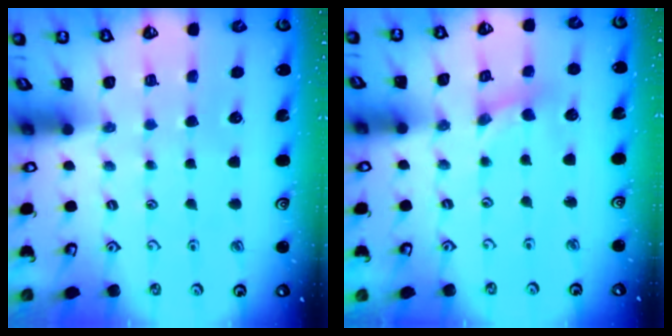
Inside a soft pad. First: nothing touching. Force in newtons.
{"total": 2.8, "press": 2.8, "slide": 0.5}